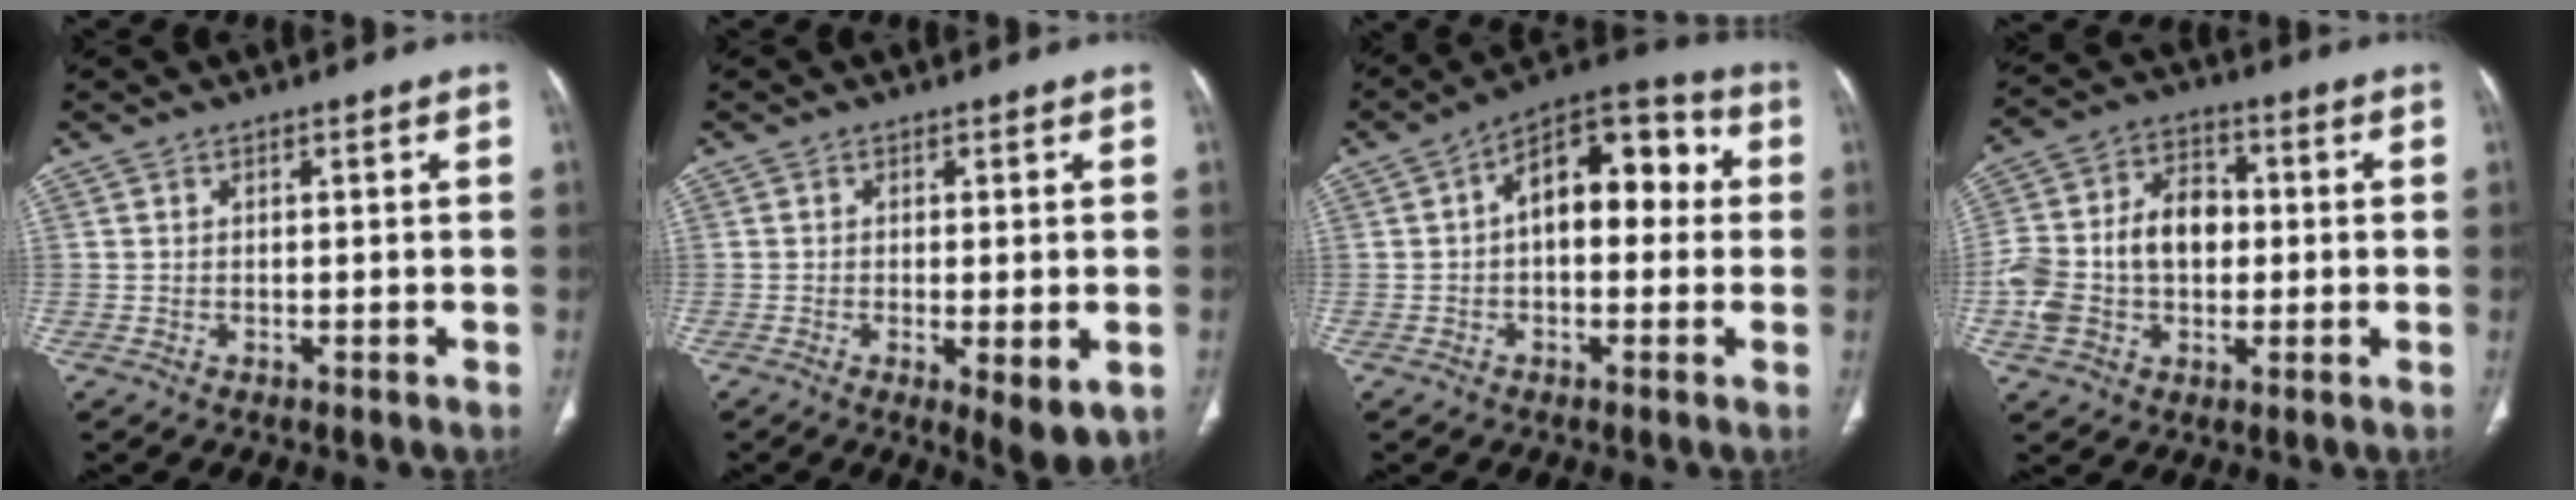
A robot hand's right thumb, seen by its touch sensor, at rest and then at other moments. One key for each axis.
{"total": 6.5, "fx": -1.8, "fy": 1.9, "fz": 5.9, "tx": -0.091, "ty": -0.019, "tz": -0.023}
{"total": 14.2, "fx": 1.5, "fy": 8.1, "fz": 11.6, "tx": -0.133, "ty": 0.044, "tz": 0.011}
{"total": 15.1, "fx": -0.7, "fy": 10.8, "fz": 10.6, "tx": -0.195, "ty": 0.036, "tz": -0.014}